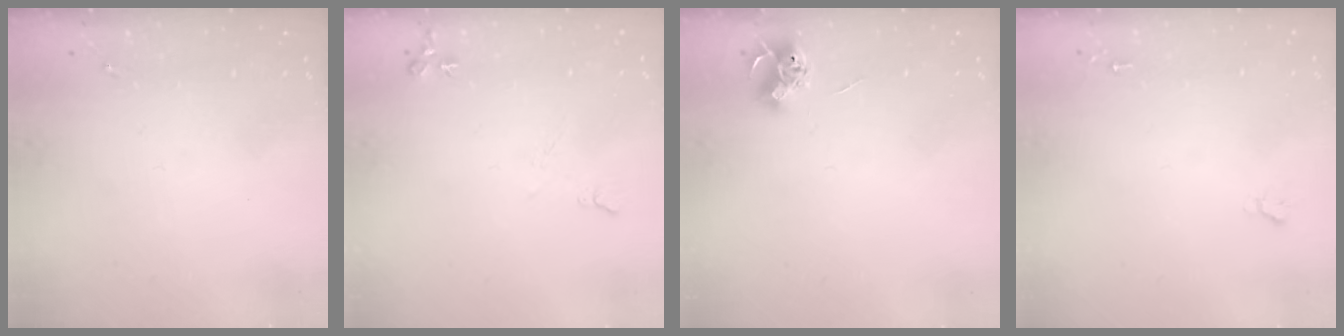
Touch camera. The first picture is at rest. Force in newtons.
{"total": 6.9, "press": 6.8, "slide": 1.0}
{"total": 6.5, "press": 6.5, "slide": 0.8}
{"total": 1.6, "press": 1.6, "slide": 0.2}